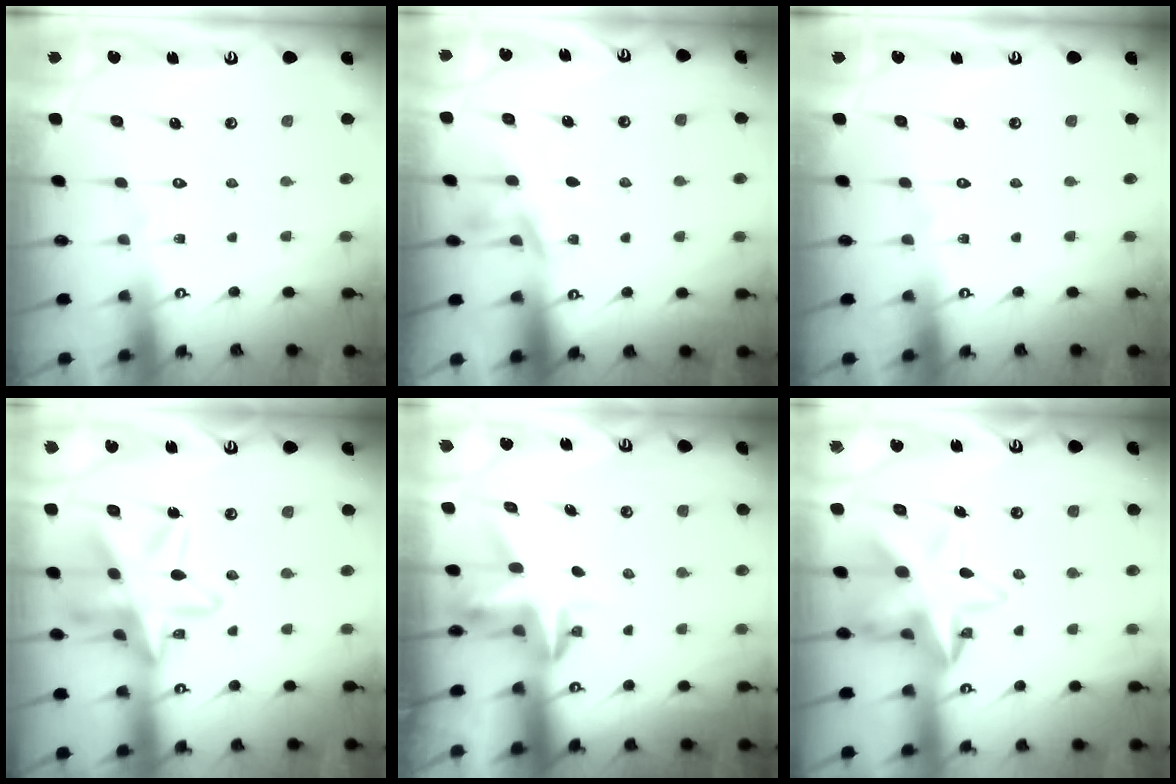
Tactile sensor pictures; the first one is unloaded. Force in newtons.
{"total": 4.5, "press": 4.1, "slide": 2.0}
{"total": 0.0}
{"total": 19.6, "press": 19.6, "slide": 1.4}
{"total": 3.2, "press": 3.2, "slide": 0.4}
{"total": 13.1, "press": 12.7, "slide": 3.2}